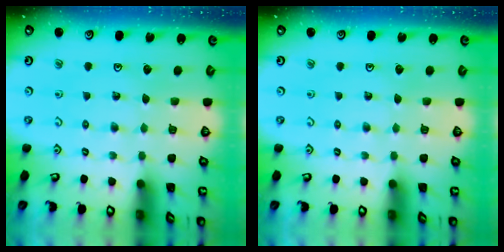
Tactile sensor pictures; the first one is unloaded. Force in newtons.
{"total": 0.0}